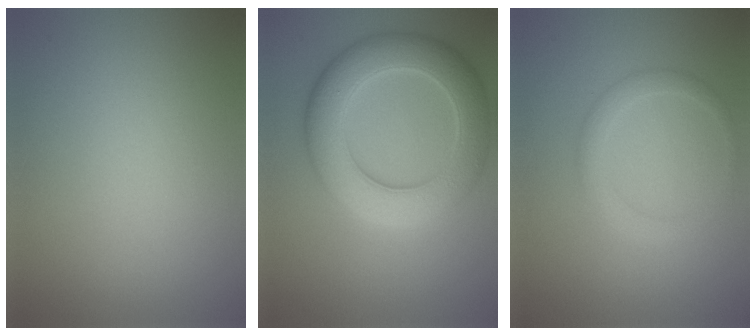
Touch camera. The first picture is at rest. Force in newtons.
{"total": 7.4, "press": 7.4, "slide": 0.5}
{"total": 1.9, "press": 1.9, "slide": 0.1}